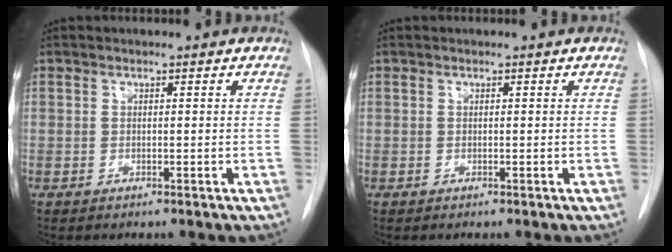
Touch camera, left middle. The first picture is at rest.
{"total": 0.0}